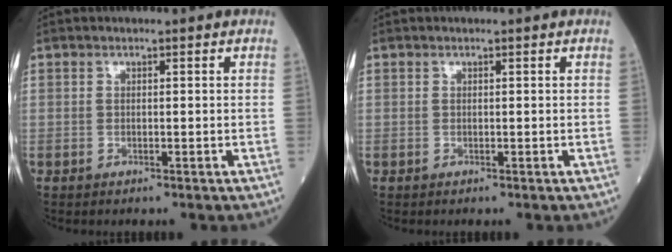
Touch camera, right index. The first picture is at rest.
{"total": 0.0}